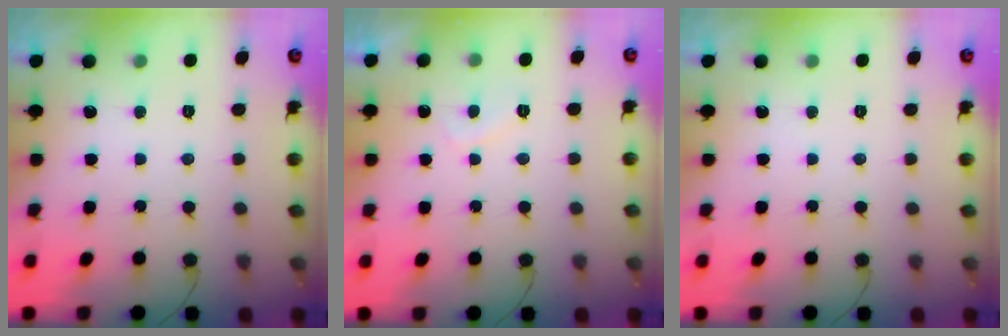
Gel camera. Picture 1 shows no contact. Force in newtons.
{"total": 1.5, "press": 1.4, "slide": 0.7}
{"total": 0.0}